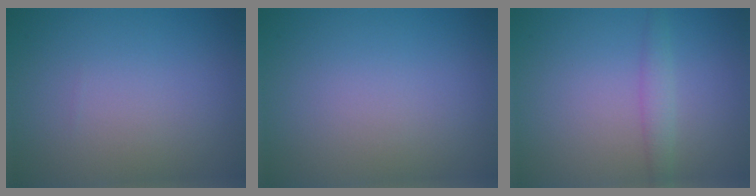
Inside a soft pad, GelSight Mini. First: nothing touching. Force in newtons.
{"total": 0.0}
{"total": 1.5, "press": 1.5, "slide": 0.0}